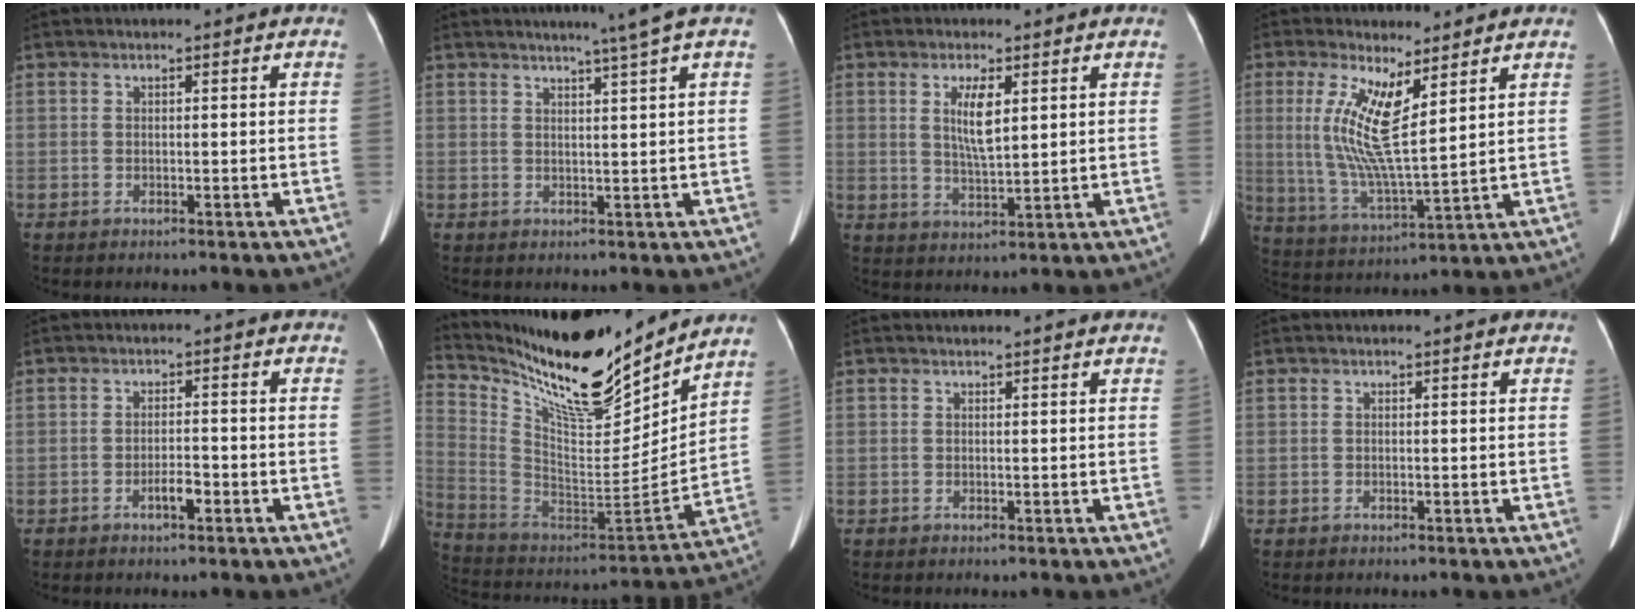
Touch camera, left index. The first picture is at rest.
{"total": 3.4, "force": [2.4, -1.4, 2.1], "torque": [-0.030, -0.008, 0.040]}
{"total": 5.3, "force": [1.8, 1.2, 4.8], "torque": [-0.093, -0.001, 0.037]}
{"total": 10.8, "force": [4.1, 1.7, 9.9], "torque": [-0.211, -0.012, 0.083]}
{"total": 2.6, "force": [-1.4, 0.8, 2.0], "torque": [-0.032, 0.003, -0.026]}
{"total": 22.1, "force": [19.1, 2.8, 10.8], "torque": [-0.209, -0.034, 0.326]}
{"total": 0.7, "force": [0.6, 0.1, 0.1], "torque": [-0.007, 0.012, 0.011]}
{"total": 0.0}